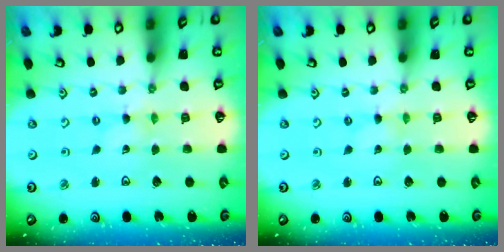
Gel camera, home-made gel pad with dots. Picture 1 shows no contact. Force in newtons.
{"total": 0.0}